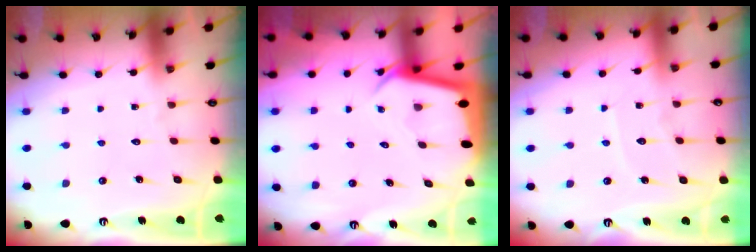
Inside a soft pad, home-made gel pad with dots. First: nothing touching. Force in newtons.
{"total": 2.8, "press": 2.8, "slide": 0.3}
{"total": 5.5, "press": 5.5, "slide": 0.6}